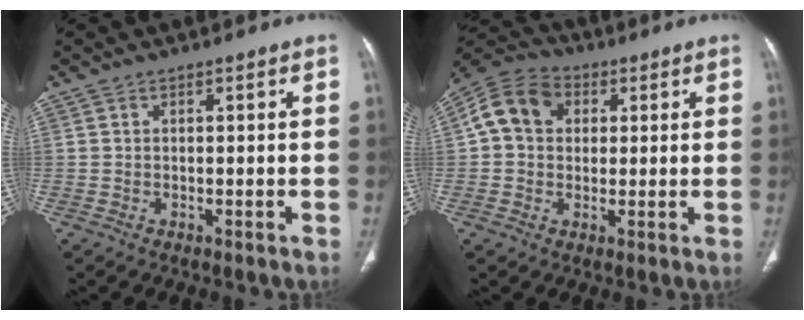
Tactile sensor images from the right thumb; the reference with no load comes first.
{"total": 10.1, "force": [2.0, 8.3, 5.4], "torque": [-0.087, 0.018, 0.023]}